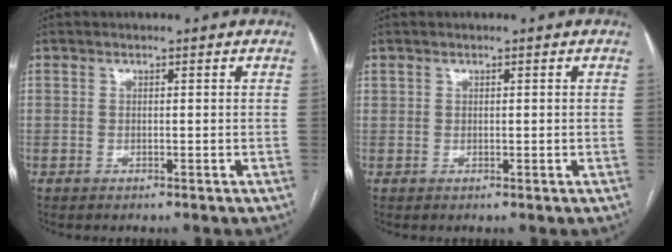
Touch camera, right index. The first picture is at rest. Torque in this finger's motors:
{"motor_torque": [-0.17, 0.22, 0.03, -0.01]}